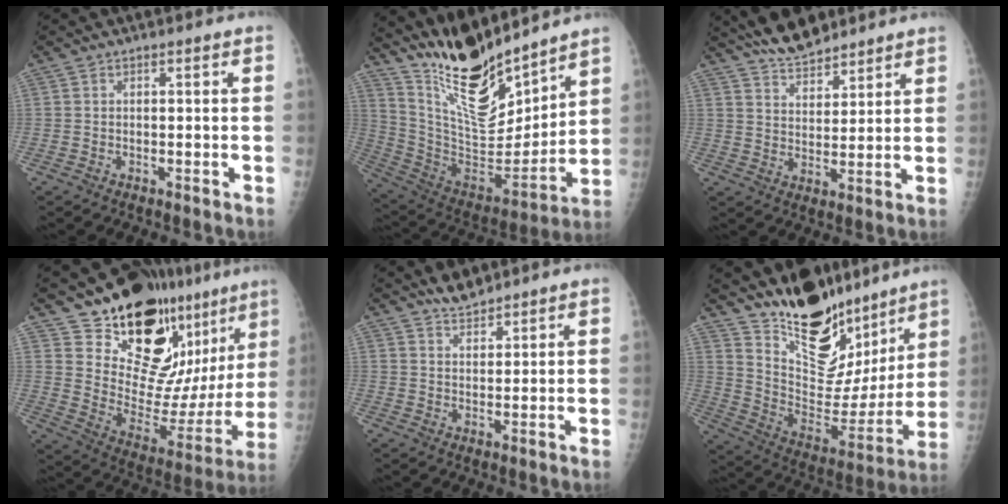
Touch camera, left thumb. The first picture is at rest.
{"total": 19.9, "force": [16.7, 5.1, 9.6], "torque": [-0.128, -0.109, 0.309]}
{"total": 9.4, "force": [8.3, 2.9, 3.3], "torque": [-0.038, -0.040, 0.150]}
{"total": 23.4, "force": [18.1, 9.7, 11.3], "torque": [-0.112, -0.132, 0.259]}
{"total": 3.9, "force": [3.7, 1.1, 1.1], "torque": [-0.008, -0.019, 0.065]}
{"total": 23.4, "force": [17.6, 10.4, 11.2], "torque": [-0.127, -0.111, 0.286]}